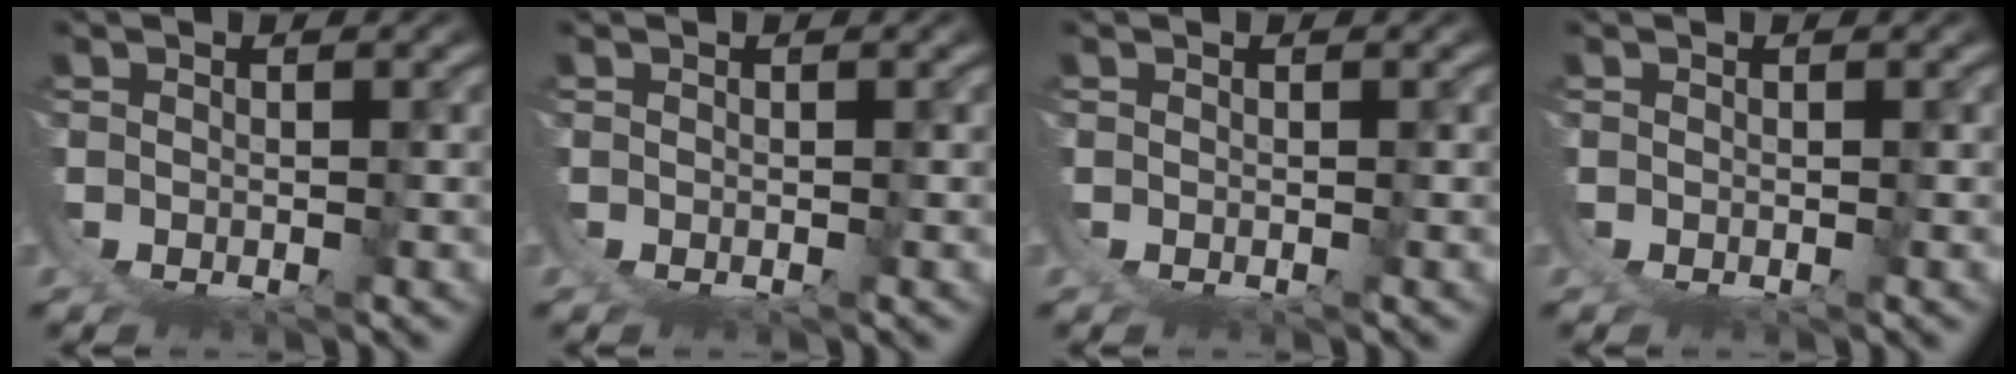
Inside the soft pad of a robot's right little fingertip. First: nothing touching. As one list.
[{"total": 0.0}, {"total": 0.0}, {"total": 0.0}]